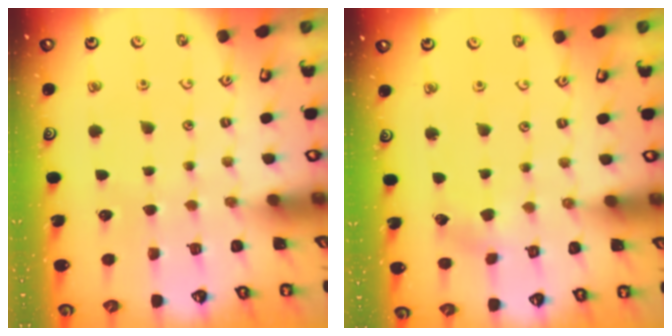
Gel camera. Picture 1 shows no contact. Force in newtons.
{"total": 2.2, "press": 2.2, "slide": 0.3}